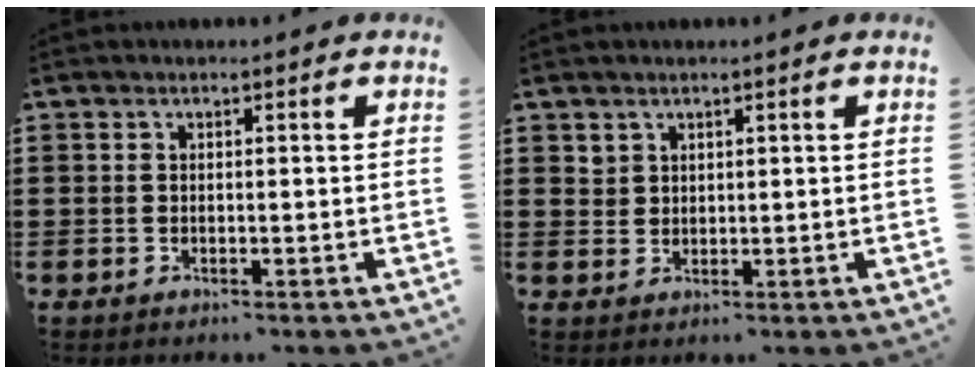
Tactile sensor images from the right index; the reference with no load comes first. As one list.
[{"total": 1.8, "force": [1.4, 1.2, 0.1], "torque": [-0.006, 0.003, 0.029]}]